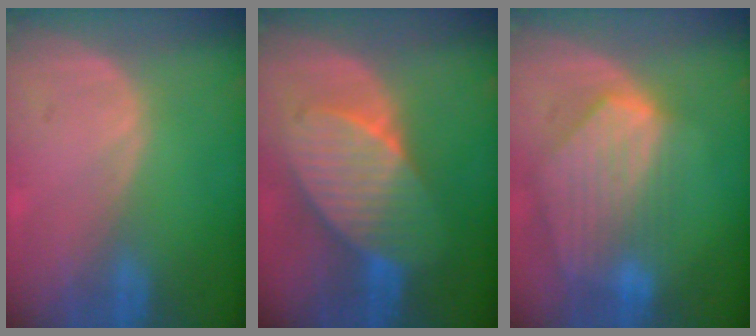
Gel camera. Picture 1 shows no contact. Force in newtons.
{"total": 8.3, "press": 8.3, "slide": 0.3}
{"total": 9.2, "press": 8.0, "slide": 4.5}